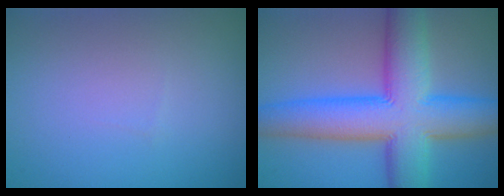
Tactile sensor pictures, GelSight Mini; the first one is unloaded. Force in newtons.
{"total": 12.0, "press": 12.0, "slide": 0.3}